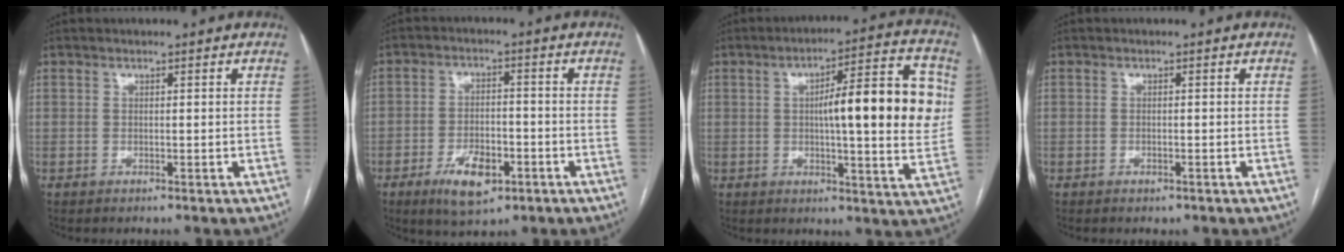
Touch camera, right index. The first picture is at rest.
{"total": 7.8, "force": [-4.0, 3.4, 5.8], "torque": [-0.104, -0.003, -0.062]}
{"total": 16.7, "force": [2.1, 3.1, 16.2], "torque": [-0.219, 0.029, 0.028]}
{"total": 0.9, "force": [-0.5, 0.5, 0.5], "torque": [-0.011, -0.001, -0.003]}